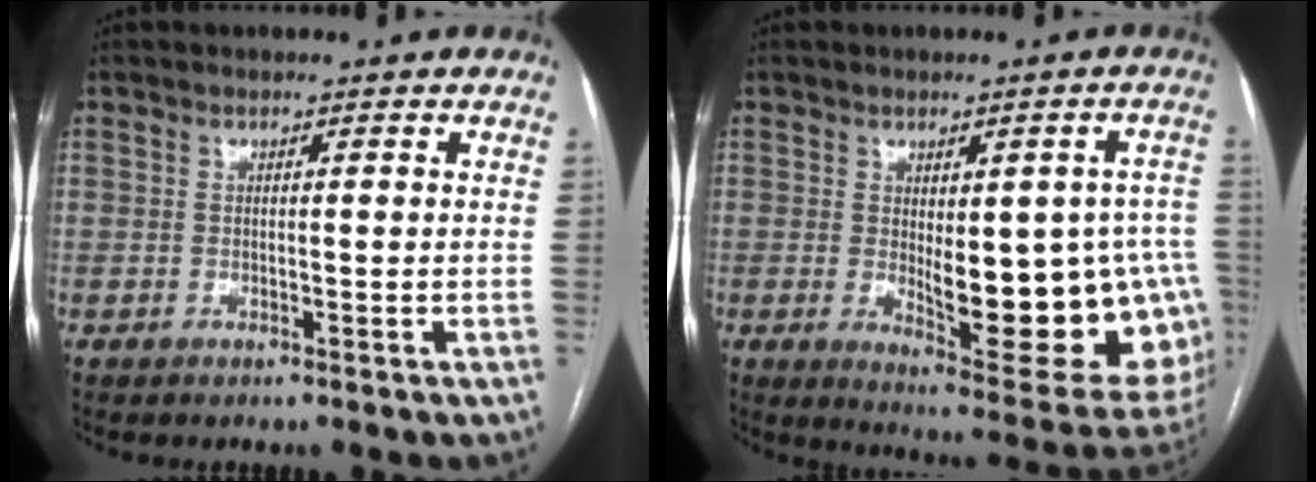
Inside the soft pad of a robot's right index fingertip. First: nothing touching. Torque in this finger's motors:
{"motor_torque": [1.96, -0.03, 0.33, 0.07]}